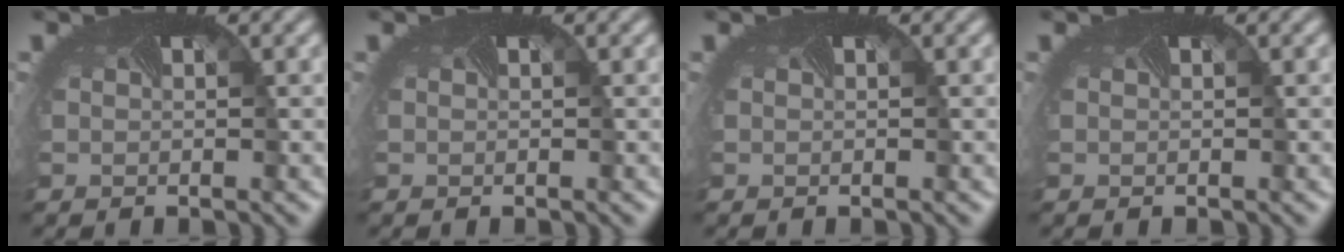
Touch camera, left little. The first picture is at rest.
{"total": 0.0}
{"total": 0.0}
{"total": 0.0}